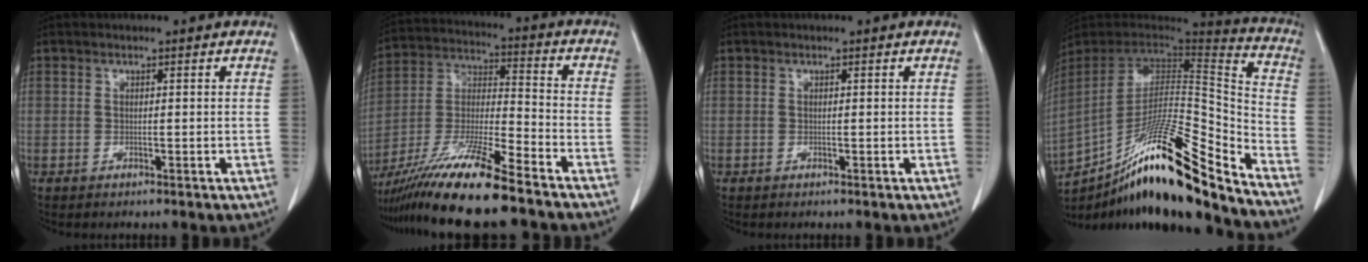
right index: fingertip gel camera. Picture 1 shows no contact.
{"total": 16.2, "force": [-12.1, 0.1, 10.7], "torque": [-0.218, -0.030, -0.224]}
{"total": 0.0}
{"total": 25.5, "force": [-18.3, 1.9, 17.6], "torque": [-0.265, -0.007, -0.311]}